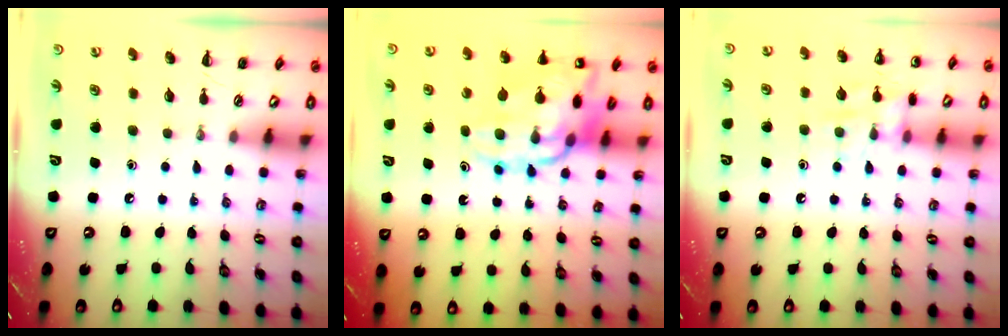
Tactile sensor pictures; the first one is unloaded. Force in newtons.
{"total": 16.8, "press": 16.5, "slide": 3.4}
{"total": 9.5, "press": 9.5, "slide": 0.6}